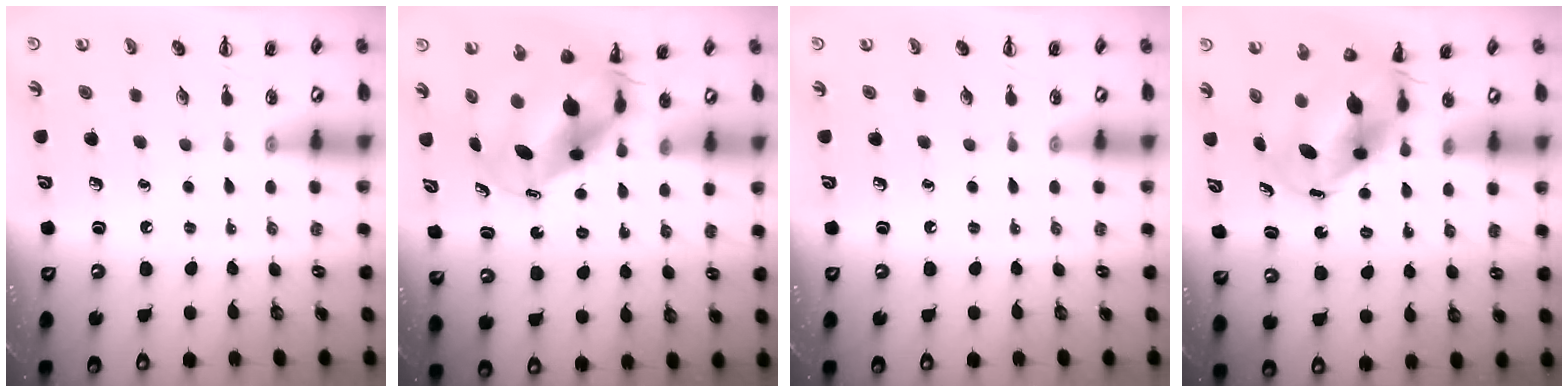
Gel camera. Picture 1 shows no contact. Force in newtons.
{"total": 7.6, "press": 7.1, "slide": 2.5}
{"total": 0.0}
{"total": 7.9, "press": 7.7, "slide": 1.9}